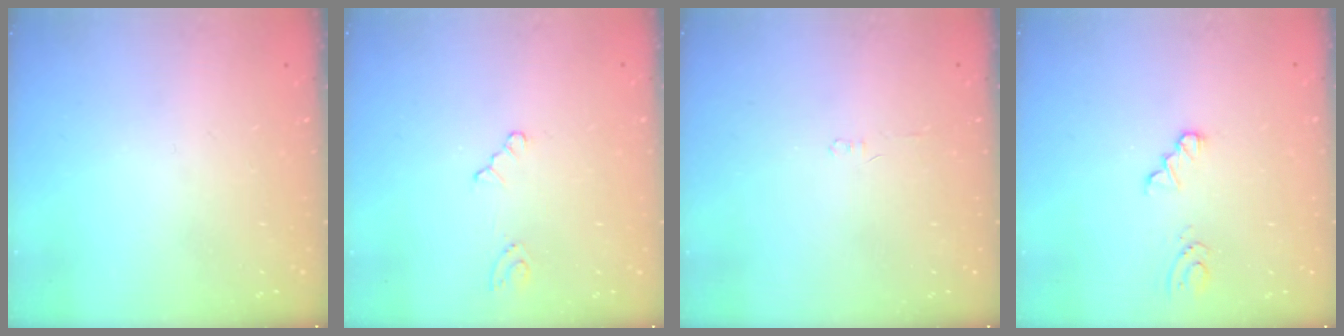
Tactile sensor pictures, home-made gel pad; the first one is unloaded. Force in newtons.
{"total": 2.8, "press": 2.8, "slide": 0.4}
{"total": 1.1, "press": 1.0, "slide": 0.3}
{"total": 1.1, "press": 1.1, "slide": 0.2}